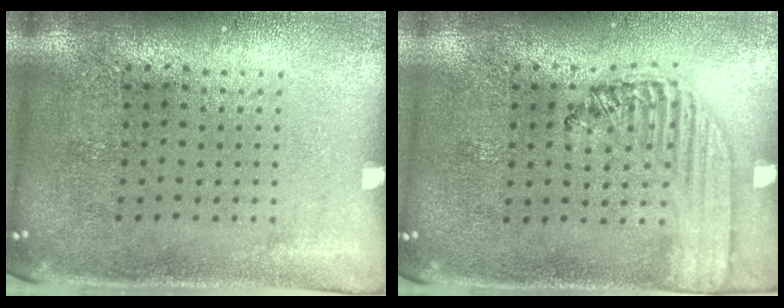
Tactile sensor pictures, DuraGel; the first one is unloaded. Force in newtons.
{"total": 1.4, "press": 1.3, "slide": 0.5}